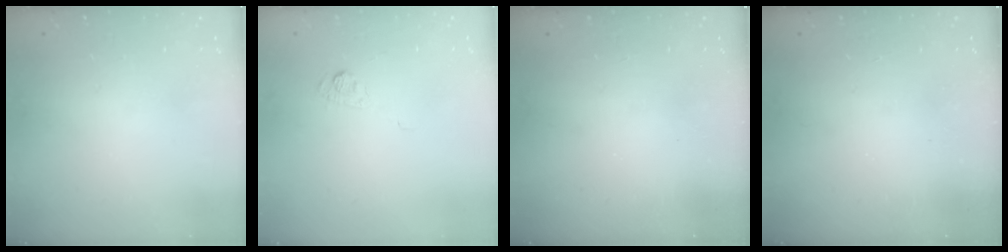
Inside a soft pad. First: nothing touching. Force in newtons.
{"total": 3.1, "press": 2.7, "slide": 1.4}
{"total": 2.4, "press": 2.3, "slide": 0.8}
{"total": 2.4, "press": 2.3, "slide": 0.8}